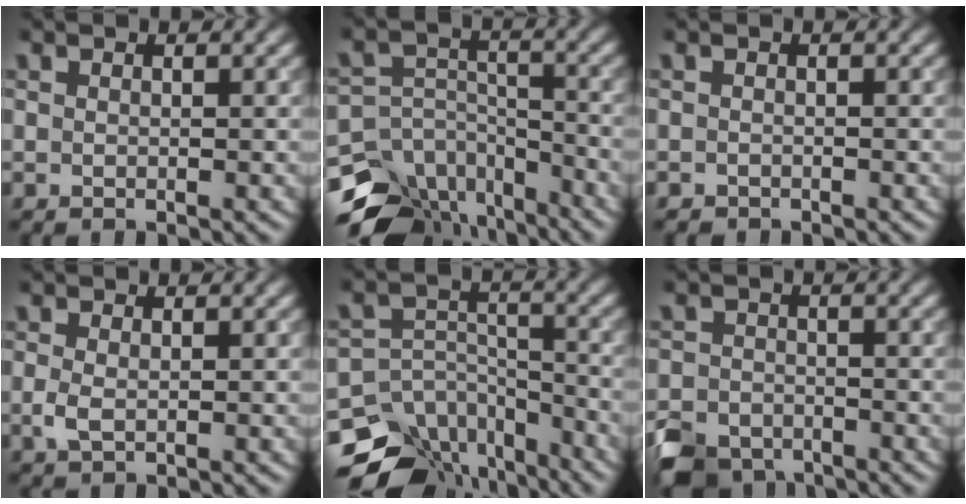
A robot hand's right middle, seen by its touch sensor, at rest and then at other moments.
{"total": 11.4, "force": [-8.8, 6.4, 3.3], "torque": [-0.057, 0.001, -0.125]}
{"total": 0.6, "force": [-0.5, 0.2, -0.1], "torque": [0.003, -0.004, -0.009]}
{"total": 1.4, "force": [-0.1, 0.7, 1.2], "torque": [-0.028, -0.004, -0.001]}
{"total": 12.7, "force": [-9.7, 7.5, 3.3], "torque": [-0.058, -0.006, -0.136]}
{"total": 4.7, "force": [-3.8, 2.5, 1.4], "torque": [-0.018, -0.008, -0.075]}